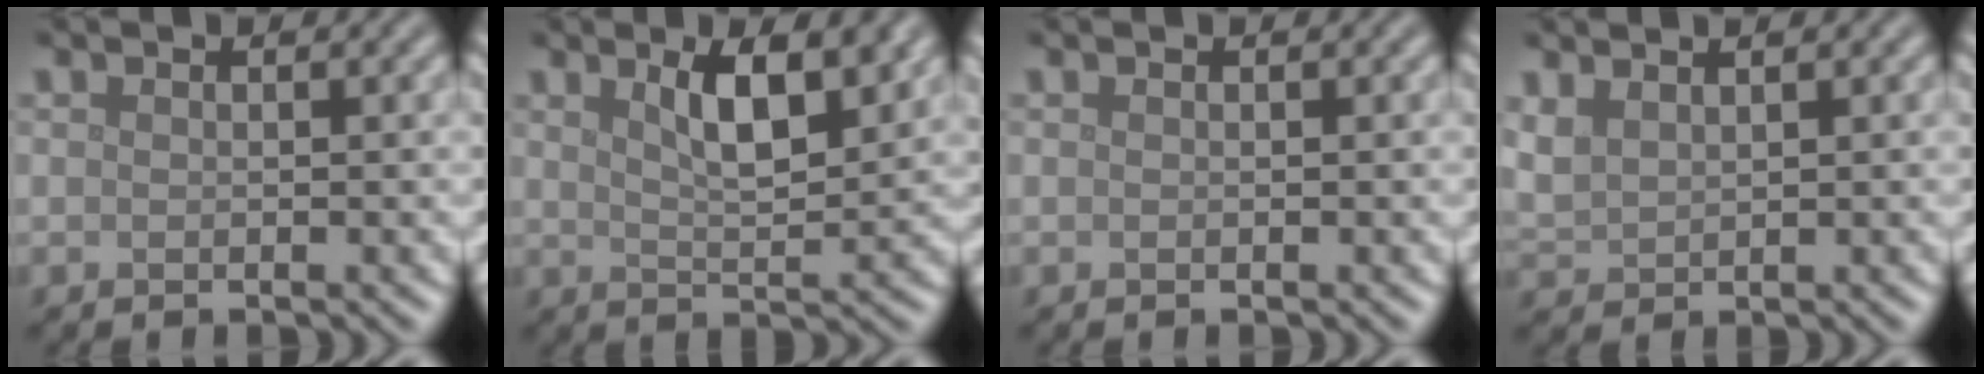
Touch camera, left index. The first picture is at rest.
{"total": 5.1, "force": [2.5, 1.5, 4.2], "torque": [-0.066, 0.000, 0.040]}
{"total": 0.0}
{"total": 2.1, "force": [1.5, 1.1, 1.0], "torque": [-0.029, 0.005, 0.038]}